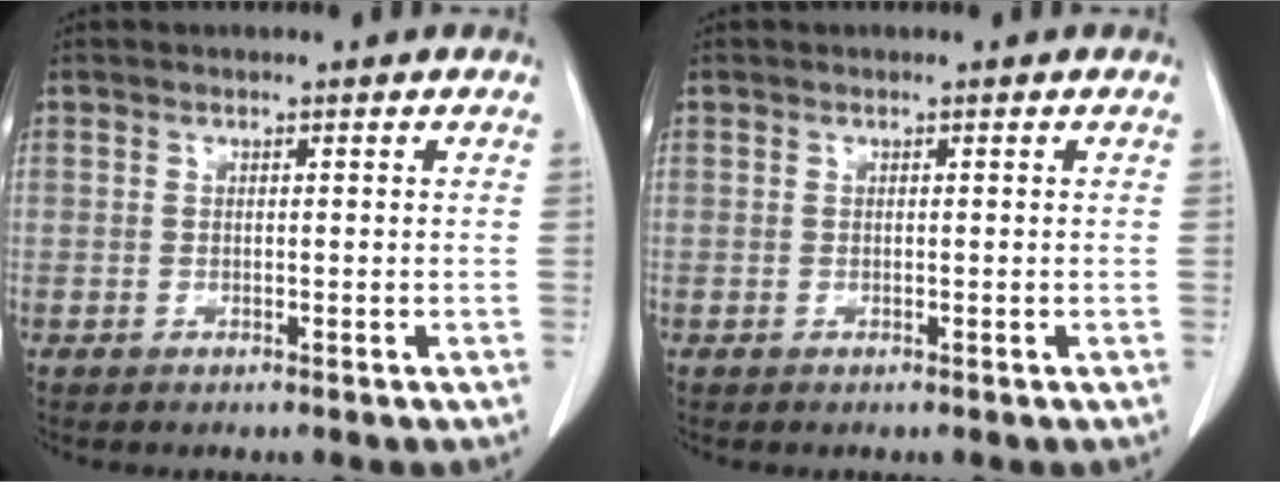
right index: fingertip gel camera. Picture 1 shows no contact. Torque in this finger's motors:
{"motor_torque": [0.00, 0.00, 0.00, 0.00]}